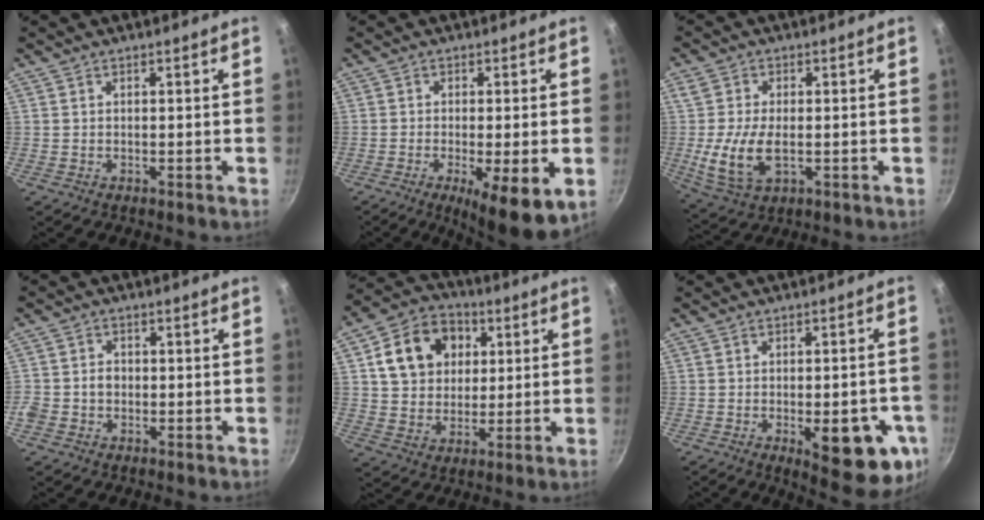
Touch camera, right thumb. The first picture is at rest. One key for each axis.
{"total": 10.1, "fx": -3.1, "fy": 2.5, "fz": 9.3, "tx": -0.142, "ty": -0.007, "tz": -0.040}
{"total": 9.6, "fx": -1.1, "fy": 5.2, "fz": 8.0, "tx": -0.167, "ty": -0.013, "tz": -0.020}
{"total": 3.5, "fx": -1.0, "fy": 3.0, "fz": 1.5, "tx": -0.022, "ty": 0.017, "tz": -0.022}
{"total": 14.7, "fx": 4.2, "fy": 11.8, "fz": 7.7, "tx": -0.109, "ty": 0.013, "tz": 0.064}
{"total": 15.6, "fx": -5.0, "fy": 5.9, "fz": 13.5, "tx": -0.132, "ty": 0.000, "tz": -0.058}